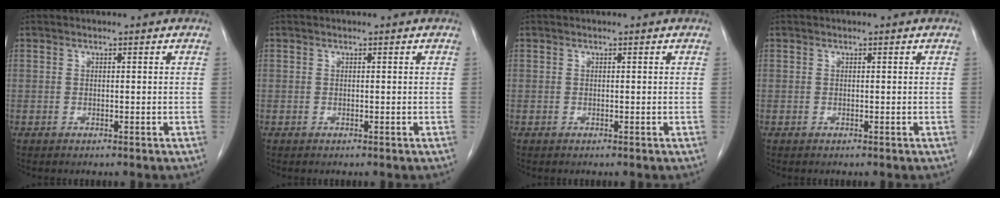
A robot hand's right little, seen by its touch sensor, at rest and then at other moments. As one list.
[{"total": 0.0}, {"total": 0.0}, {"total": 0.0}]